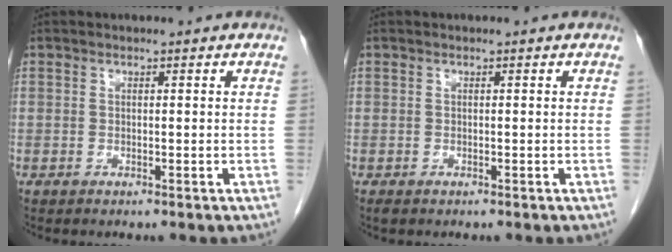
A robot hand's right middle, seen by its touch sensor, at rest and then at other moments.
{"total": 0.6, "force": [-0.4, 0.3, 0.4], "torque": [-0.008, -0.001, -0.004]}